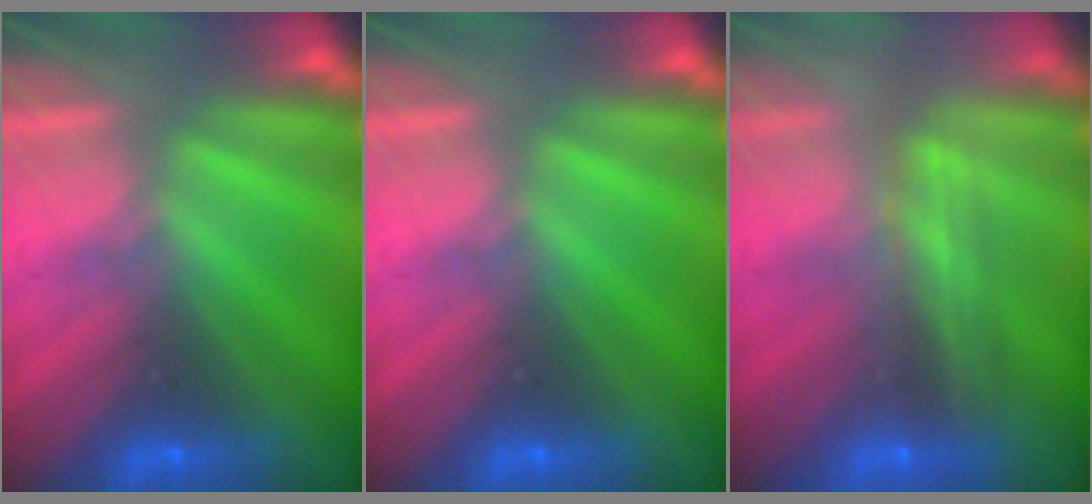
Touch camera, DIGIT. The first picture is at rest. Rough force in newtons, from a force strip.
{"total": 0.0}
{"total": 2.4}